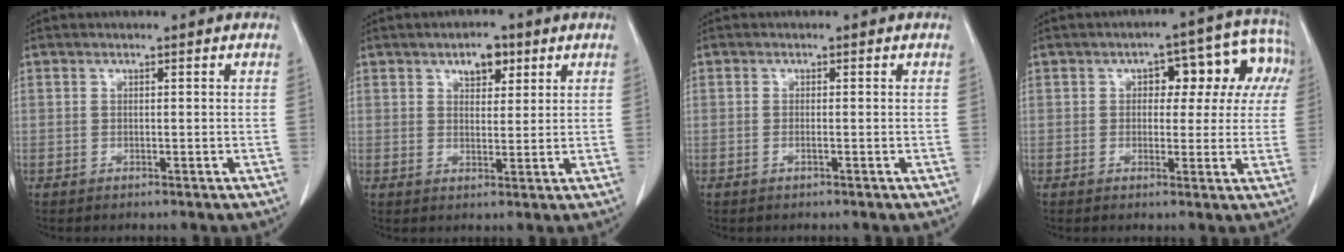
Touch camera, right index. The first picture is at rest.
{"total": 4.0, "force": [2.3, 2.1, 2.6], "torque": [-0.037, 0.002, 0.036]}
{"total": 0.5, "force": [-0.1, -0.1, 0.5], "torque": [-0.006, 0.001, 0.000]}
{"total": 10.1, "force": [2.7, 5.4, 8.1], "torque": [-0.080, 0.044, 0.030]}